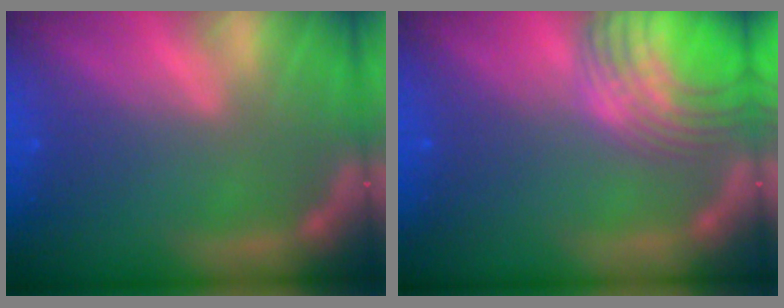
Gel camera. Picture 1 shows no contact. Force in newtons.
{"total": 10.1}